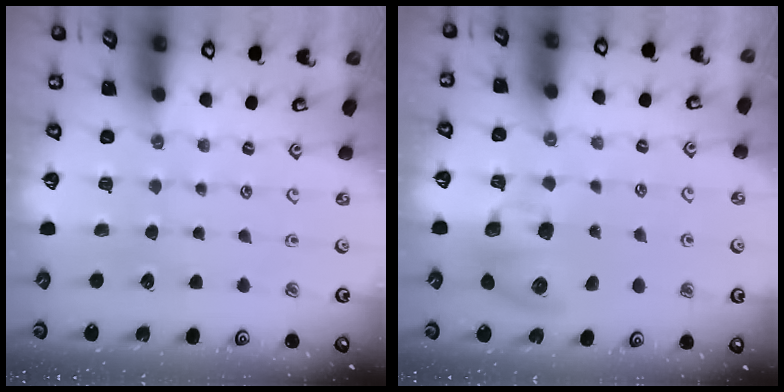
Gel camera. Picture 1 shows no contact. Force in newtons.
{"total": 9.6, "press": 9.5, "slide": 1.4}